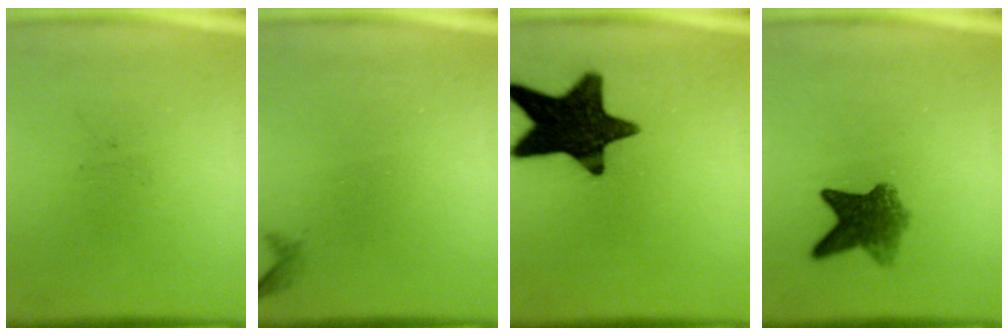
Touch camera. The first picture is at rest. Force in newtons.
{"total": 0.6}
{"total": 17.0}
{"total": 5.7}